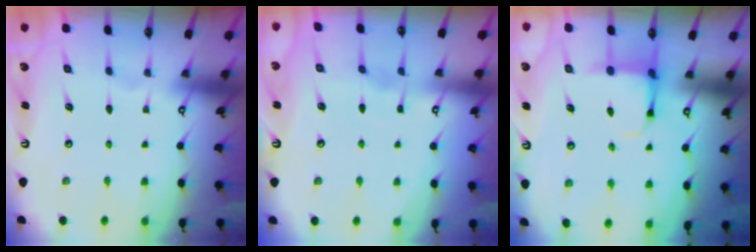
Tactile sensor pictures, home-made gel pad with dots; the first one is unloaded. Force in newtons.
{"total": 1.8, "press": 1.7, "slide": 0.3}
{"total": 3.8, "press": 3.5, "slide": 1.3}